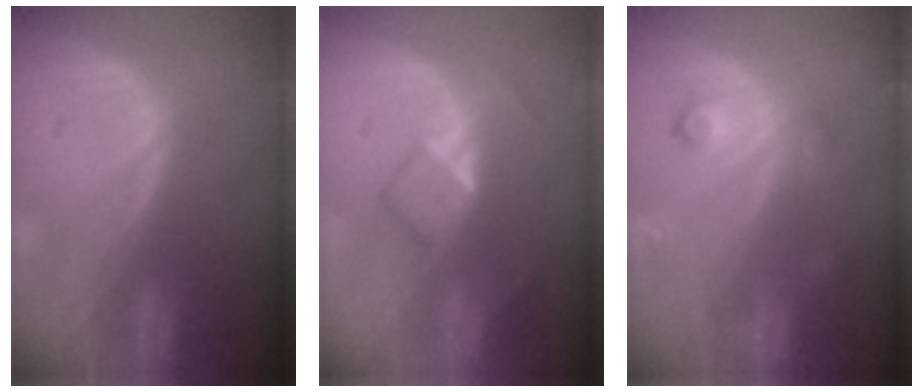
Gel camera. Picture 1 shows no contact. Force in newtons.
{"total": 5.4, "press": 4.6, "slide": 2.8}
{"total": 3.8, "press": 3.4, "slide": 1.7}